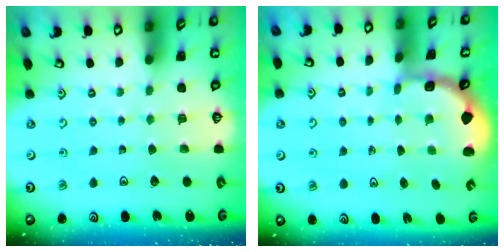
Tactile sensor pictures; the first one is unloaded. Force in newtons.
{"total": 1.7, "press": 1.6, "slide": 0.5}